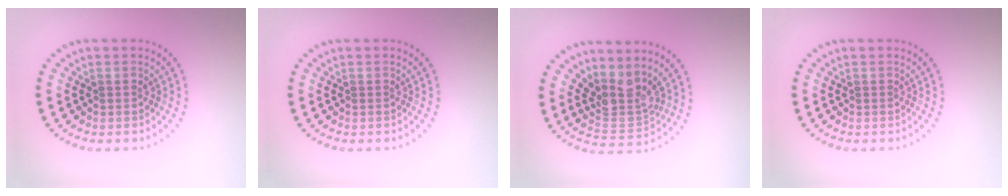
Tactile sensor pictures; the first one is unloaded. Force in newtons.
{"total": 0.0}
{"total": 3.6, "press": 2.7, "slide": 2.4}
{"total": 0.0}